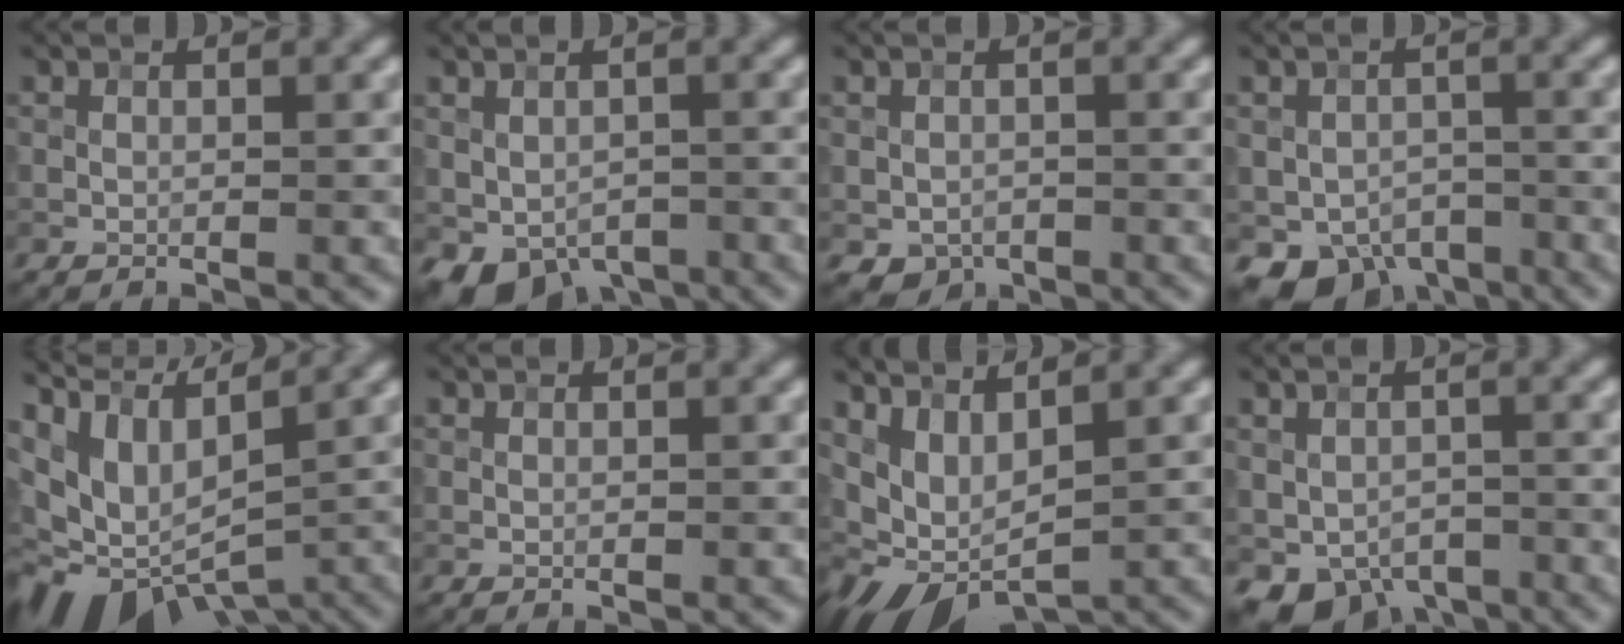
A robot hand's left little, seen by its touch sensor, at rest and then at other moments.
{"total": 4.8, "force": [-2.1, 3.5, 2.6], "torque": [-0.043, -0.014, -0.025]}
{"total": 1.6, "force": [-0.6, 1.4, 0.6], "torque": [-0.012, -0.006, -0.007]}
{"total": 6.1, "force": [-3.5, 4.3, 2.6], "torque": [-0.043, -0.022, -0.053]}
{"total": 9.1, "force": [0.4, 5.7, 7.1], "torque": [-0.126, 0.005, 0.016]}
{"total": 0.0}
{"total": 5.2, "force": [-0.2, 2.8, 4.4], "torque": [-0.098, -0.013, 0.008]}
{"total": 5.3, "force": [-2.8, 3.8, 2.4], "torque": [-0.037, -0.018, -0.038]}